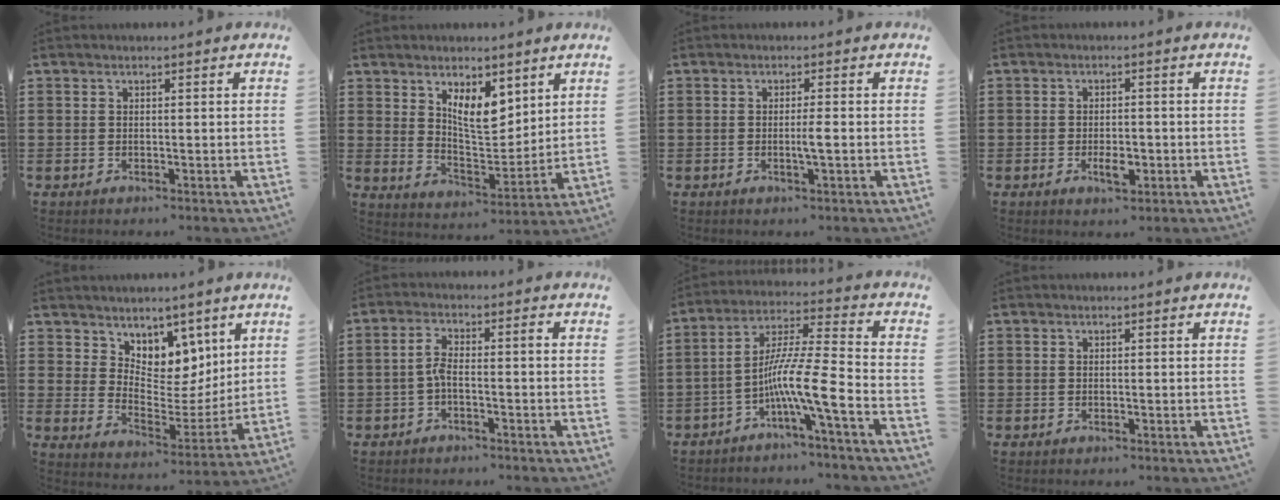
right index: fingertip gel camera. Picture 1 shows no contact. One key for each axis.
{"total": 7.6, "fx": 4.8, "fy": 3.4, "fz": 4.8, "tx": -0.092, "ty": -0.016, "tz": 0.085}
{"total": 2.2, "fx": -0.4, "fy": -0.1, "fz": 2.1, "tx": -0.043, "ty": -0.008, "tz": -0.012}
{"total": 3.5, "fx": -1.2, "fy": 1.5, "fz": 2.9, "tx": -0.051, "ty": 0.002, "tz": -0.019}
{"total": 7.0, "fx": 5.3, "fy": 4.5, "fz": -0.1, "tx": -0.030, "ty": -0.057, "tz": 0.098}
{"total": 3.5, "fx": -1.0, "fy": 0.9, "fz": 3.2, "tx": -0.066, "ty": 0.004, "tz": -0.024}
{"total": 10.3, "fx": -4.7, "fy": 0.1, "fz": 9.1, "tx": -0.179, "ty": -0.021, "tz": -0.093}
{"total": 0.0}